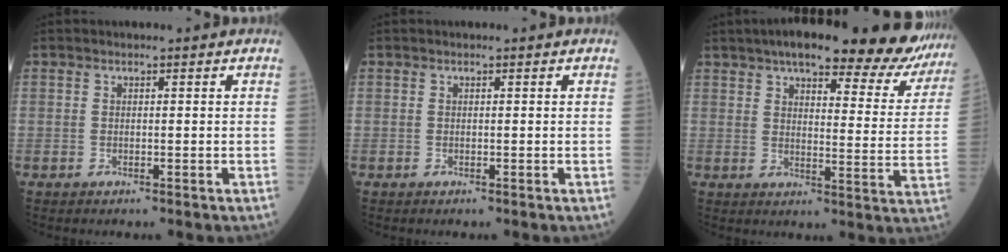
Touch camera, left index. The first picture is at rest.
{"total": 0.0}
{"total": 25.1, "force": [21.4, 5.2, 12.1], "torque": [-0.156, -0.027, 0.249]}